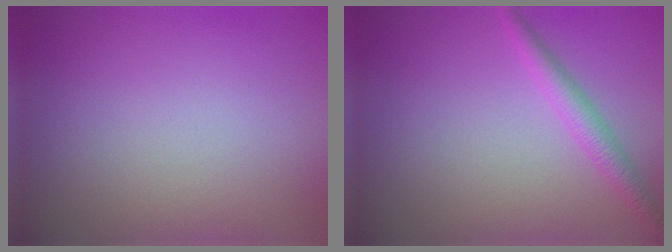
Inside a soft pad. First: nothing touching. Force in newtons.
{"total": 2.3, "press": 2.3, "slide": 0.1}